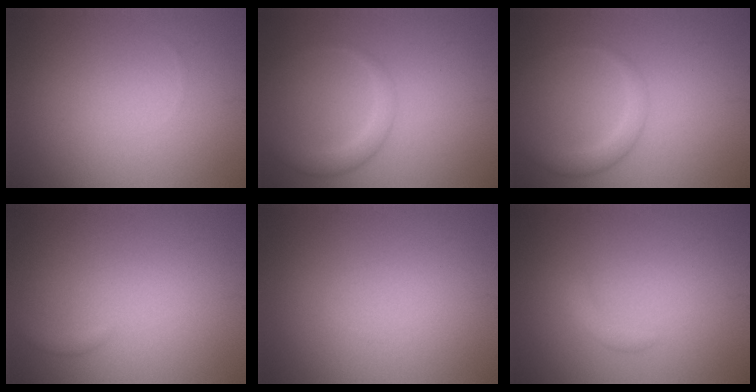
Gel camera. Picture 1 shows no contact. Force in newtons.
{"total": 2.5, "press": 2.5, "slide": 0.1}
{"total": 2.5, "press": 2.5, "slide": 0.1}
{"total": 0.9, "press": 0.9, "slide": 0.1}
{"total": 0.0}
{"total": 1.0, "press": 1.0, "slide": 0.0}